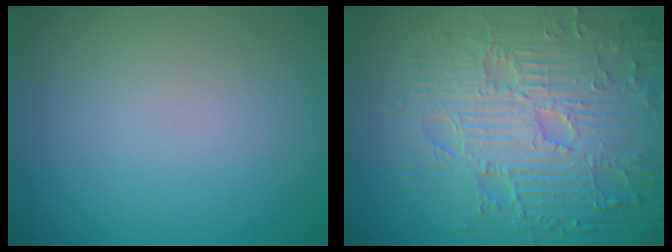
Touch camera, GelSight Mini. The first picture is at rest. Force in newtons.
{"total": 9.8, "press": 6.7, "slide": 7.1}